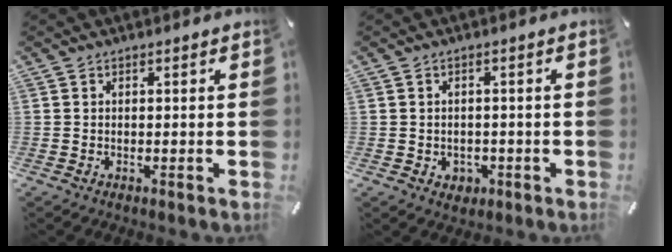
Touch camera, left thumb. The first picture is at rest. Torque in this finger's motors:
{"motor_torque": [-0.01, 0.01, -0.01, -0.12, 0.00]}